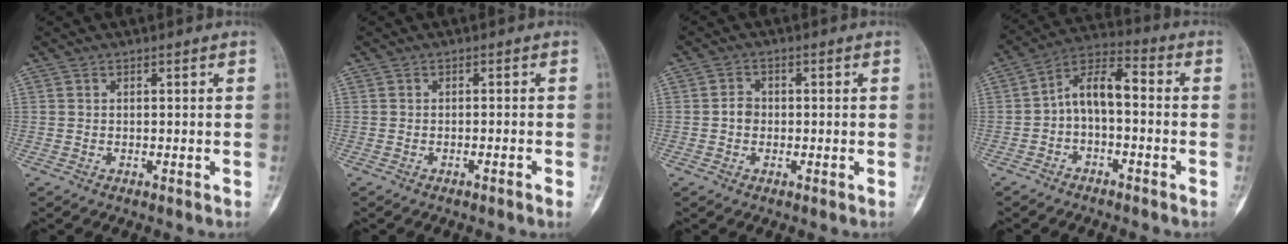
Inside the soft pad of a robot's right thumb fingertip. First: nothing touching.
{"total": 1.1, "force": [-0.8, -0.1, 0.8], "torque": [-0.022, 0.006, -0.011]}
{"total": 2.5, "force": [-0.3, 2.1, 1.3], "torque": [-0.011, 0.010, -0.009]}
{"total": 8.8, "force": [-1.3, 4.6, 7.3], "torque": [-0.121, 0.048, -0.037]}